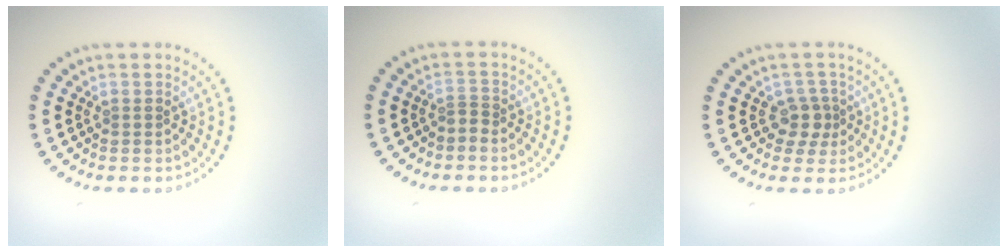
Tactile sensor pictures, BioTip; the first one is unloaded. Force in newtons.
{"total": 0.8, "press": 0.5, "slide": 0.7}
{"total": 2.1, "press": 1.7, "slide": 1.2}